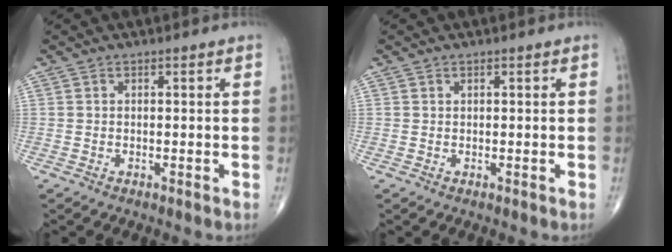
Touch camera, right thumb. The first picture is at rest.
{"total": 0.0}